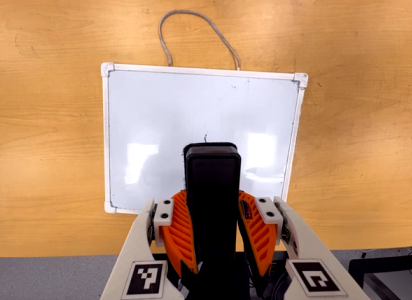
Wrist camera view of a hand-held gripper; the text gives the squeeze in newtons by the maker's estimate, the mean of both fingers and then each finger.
{"total": 9.5, "left": 7.9, "right": 11.1}